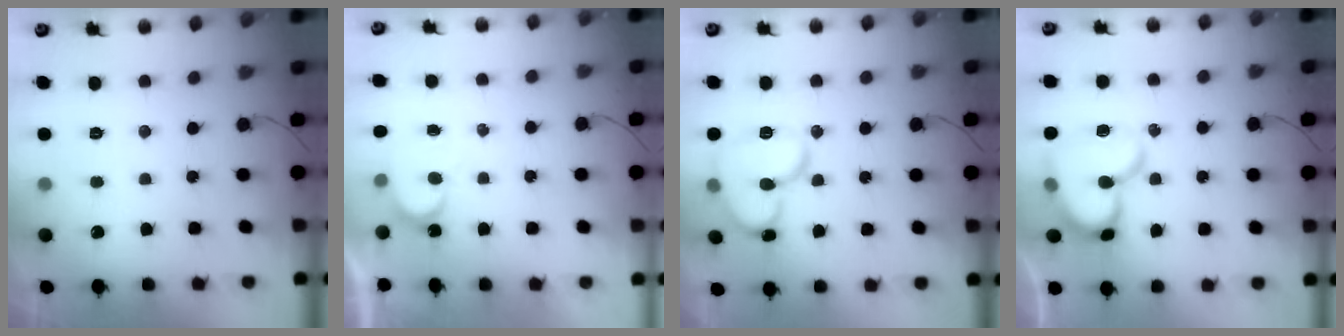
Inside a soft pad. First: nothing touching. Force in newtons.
{"total": 3.7, "press": 3.7, "slide": 0.4}
{"total": 14.6, "press": 14.5, "slide": 1.8}
{"total": 16.3, "press": 16.2, "slide": 1.6}